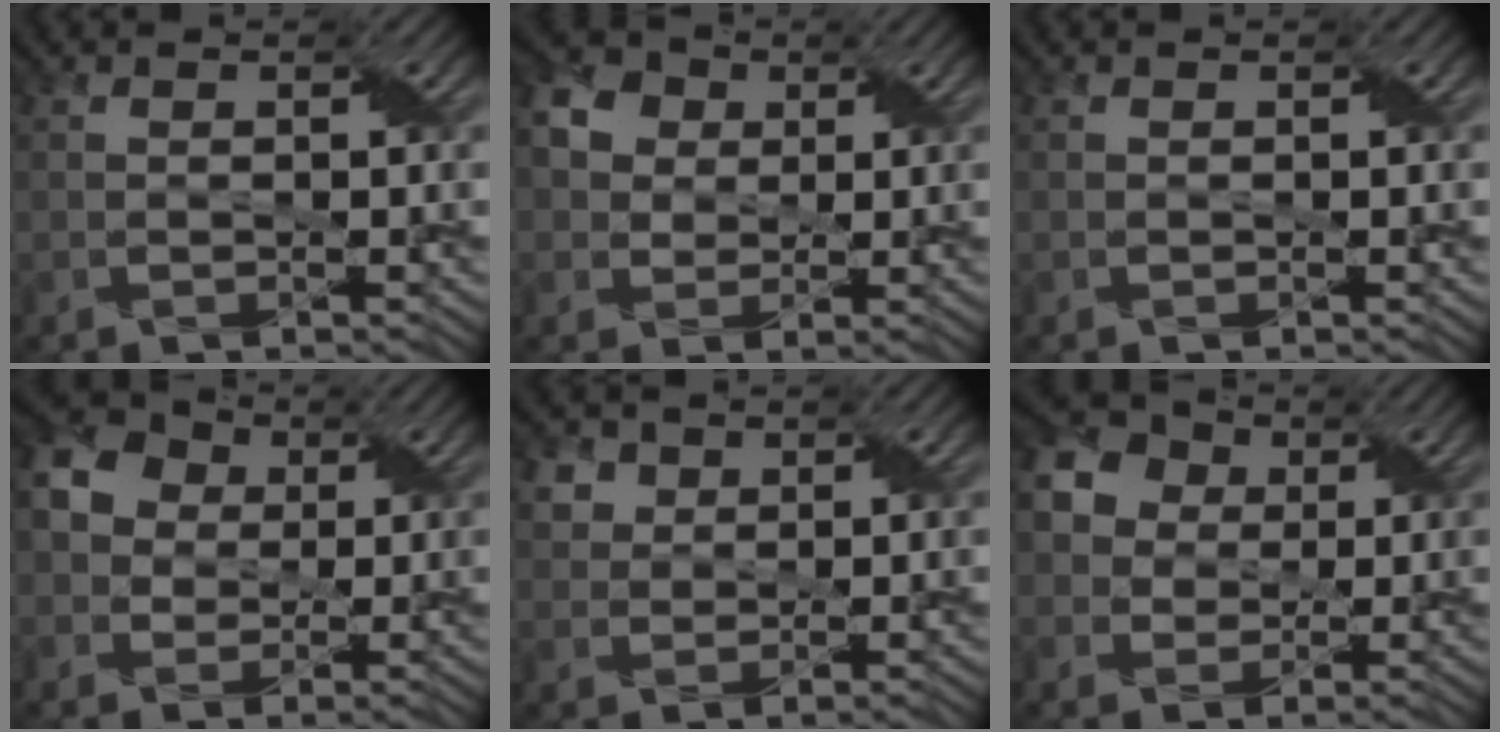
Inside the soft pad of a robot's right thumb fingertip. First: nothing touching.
{"total": 5.8, "force": [1.6, 4.9, 2.7], "torque": [-0.091, 0.014, 0.018]}
{"total": 0.0}
{"total": 8.3, "force": [1.6, 7.2, 3.9], "torque": [-0.115, 0.032, 0.012]}
{"total": 3.7, "force": [2.1, 2.9, 1.2], "torque": [-0.046, -0.002, 0.048]}
{"total": 9.6, "force": [2.8, 8.2, 4.2], "torque": [-0.129, 0.042, 0.027]}